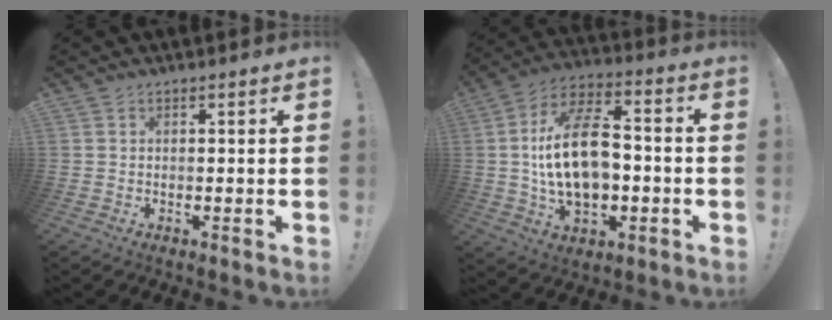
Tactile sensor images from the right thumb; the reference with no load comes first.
{"total": 20.2, "force": [-0.8, 12.1, 16.2], "torque": [-0.286, 0.008, -0.016]}